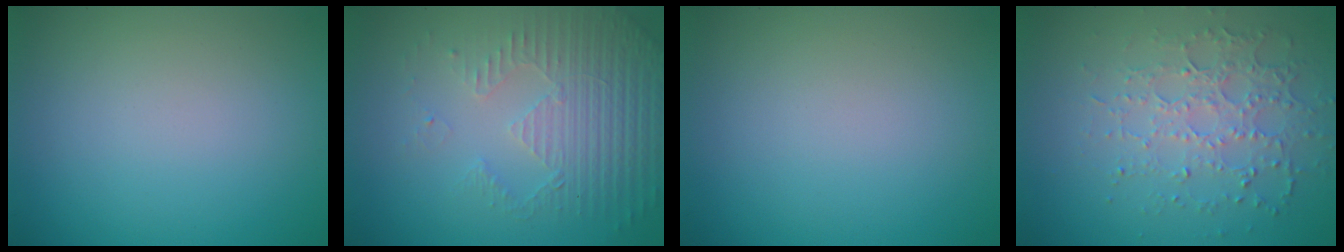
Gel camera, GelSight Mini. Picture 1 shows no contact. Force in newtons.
{"total": 5.1, "press": 3.5, "slide": 3.7}
{"total": 0.0}
{"total": 3.4, "press": 3.2, "slide": 1.3}